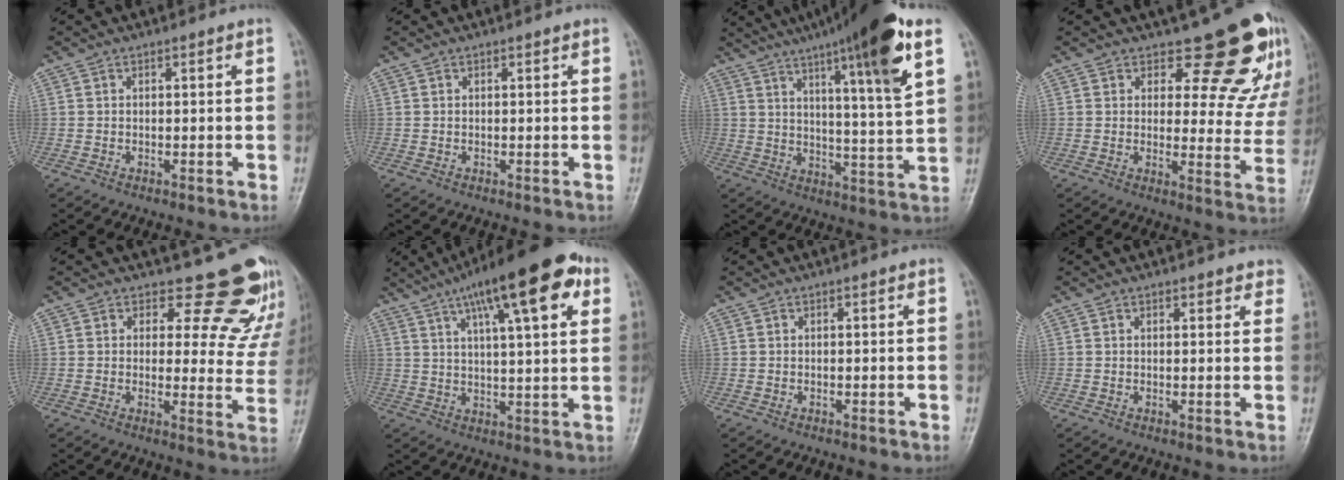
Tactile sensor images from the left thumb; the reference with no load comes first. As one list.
[{"total": 0.0}, {"total": 19.5, "force": [10.6, 1.9, 16.2], "torque": [-0.236, -0.035, 0.158]}, {"total": 13.8, "force": [10.9, 5.9, 5.8], "torque": [-0.013, -0.084, 0.119]}, {"total": 14.7, "force": [13.0, 6.2, 2.9], "torque": [0.027, -0.107, 0.127]}, {"total": 19.2, "force": [9.5, 5.3, 15.8], "torque": [-0.221, 0.000, 0.140]}, {"total": 0.0}, {"total": 2.6, "force": [2.2, 1.2, 0.7], "torque": [0.022, -0.005, 0.017]}]